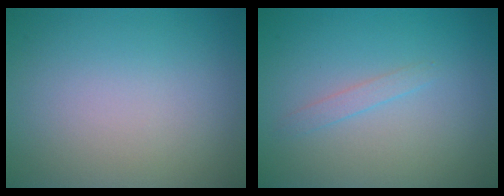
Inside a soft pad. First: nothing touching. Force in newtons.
{"total": 0.9, "press": 0.9, "slide": 0.2}